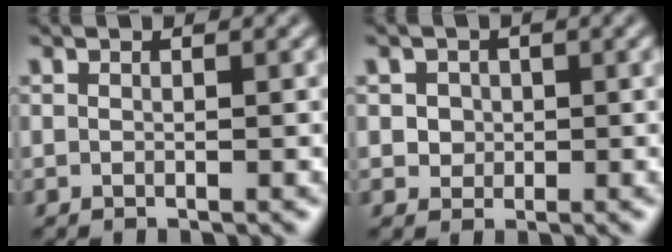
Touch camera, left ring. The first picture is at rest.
{"total": 2.0, "force": [0.6, 1.8, 0.8], "torque": [-0.007, 0.006, 0.017]}